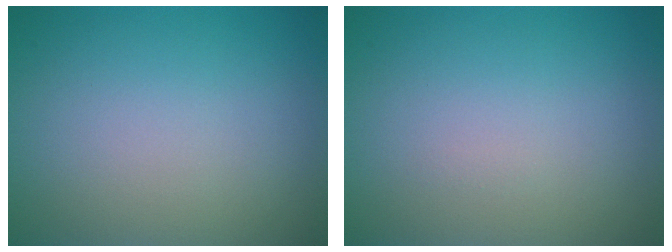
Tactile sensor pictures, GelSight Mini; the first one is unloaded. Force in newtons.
{"total": 0.0}